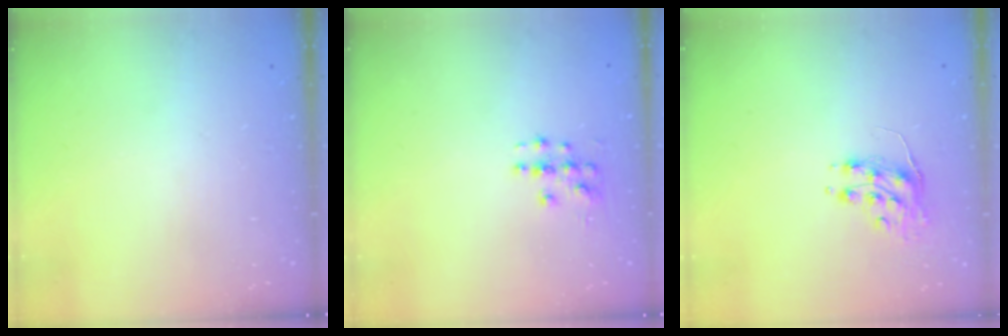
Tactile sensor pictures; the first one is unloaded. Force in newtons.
{"total": 3.9, "press": 3.9, "slide": 0.2}
{"total": 8.9, "press": 8.9, "slide": 0.3}